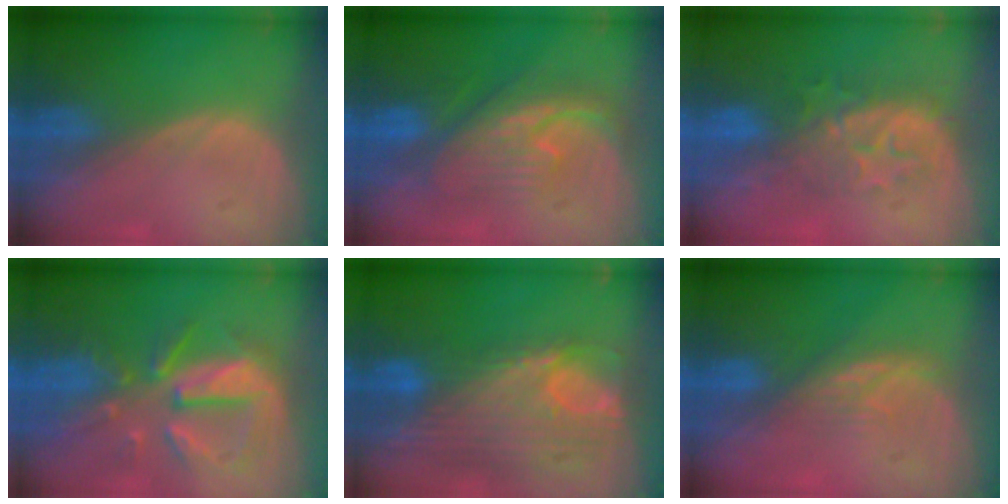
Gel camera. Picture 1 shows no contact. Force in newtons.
{"total": 8.2, "press": 8.2, "slide": 0.6}
{"total": 7.8, "press": 7.6, "slide": 1.7}
{"total": 10.3, "press": 9.3, "slide": 4.4}
{"total": 12.2, "press": 10.3, "slide": 6.5}
{"total": 4.0, "press": 3.7, "slide": 1.4}